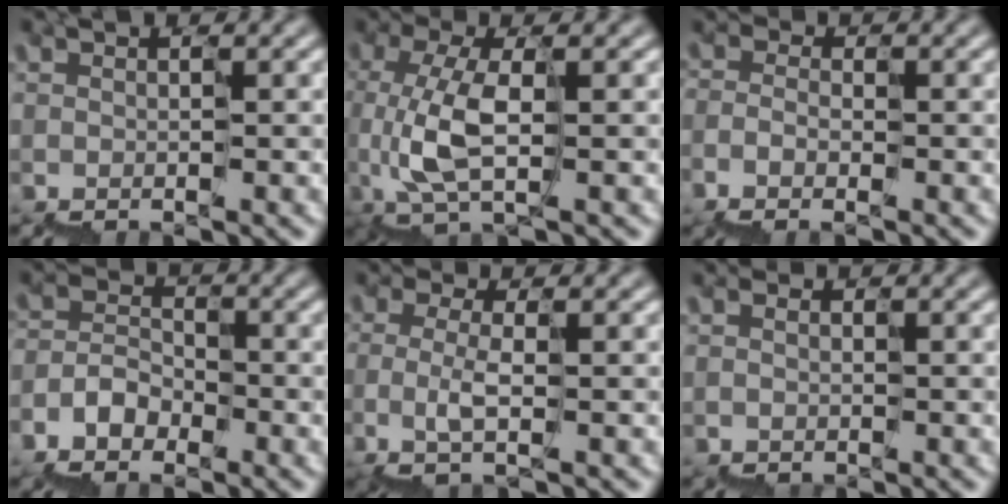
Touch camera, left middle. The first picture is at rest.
{"total": 3.8, "force": [0.1, 1.3, 3.5], "torque": [-0.088, 0.009, 0.012]}
{"total": 1.5, "force": [-1.5, 0.4, 0.0], "torque": [-0.009, 0.005, -0.025]}
{"total": 2.5, "force": [-1.8, 1.7, 0.1], "torque": [-0.005, 0.013, -0.034]}
{"total": 1.3, "force": [-0.4, 0.4, 1.2], "torque": [-0.033, 0.008, -0.005]}
{"total": 1.0, "force": [-0.8, 0.0, -0.7], "torque": [0.003, -0.003, -0.008]}